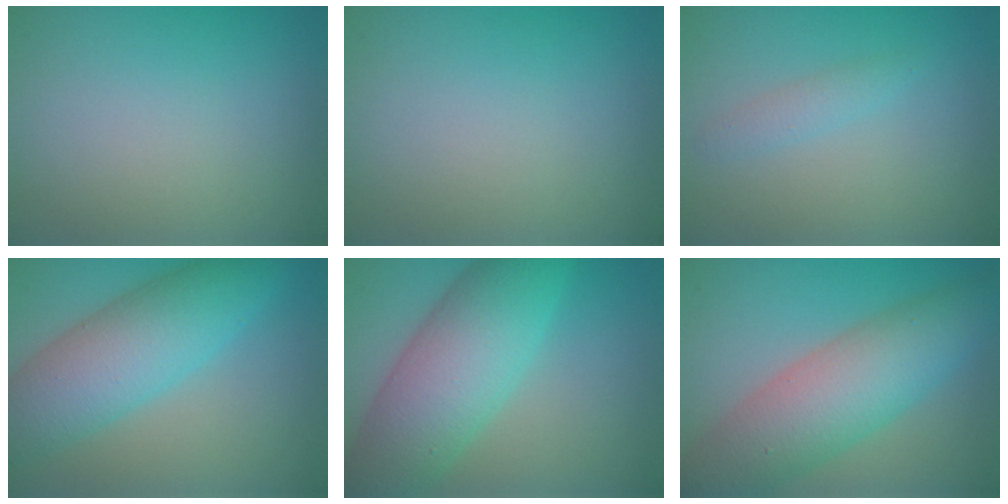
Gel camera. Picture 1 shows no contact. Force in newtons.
{"total": 0.0}
{"total": 1.3, "press": 1.3, "slide": 0.0}
{"total": 7.7, "press": 7.7, "slide": 0.1}
{"total": 9.2, "press": 9.2, "slide": 0.2}
{"total": 8.2, "press": 8.2, "slide": 0.1}